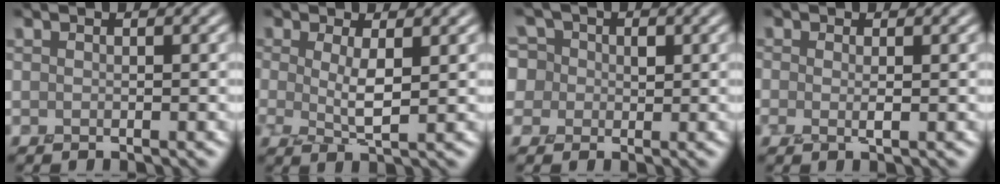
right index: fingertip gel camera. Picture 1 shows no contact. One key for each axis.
{"total": 2.3, "fx": 0.2, "fy": 0.4, "fz": 2.3, "tx": -0.050, "ty": -0.011, "tz": 0.009}
{"total": 6.4, "fx": 2.3, "fy": 5.5, "fz": 2.4, "tx": -0.043, "ty": 0.031, "tz": 0.006}
{"total": 0.8, "fx": -0.3, "fy": 0.1, "fz": 0.8, "tx": -0.019, "ty": -0.007, "tz": -0.003}